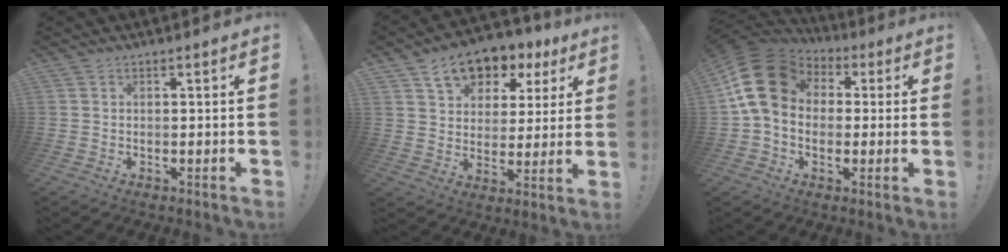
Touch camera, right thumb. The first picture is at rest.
{"total": 12.5, "force": [7.7, 8.0, 5.7], "torque": [-0.083, -0.046, 0.141]}
{"total": 16.6, "force": [3.0, 12.8, 10.1], "torque": [-0.175, 0.009, 0.061]}